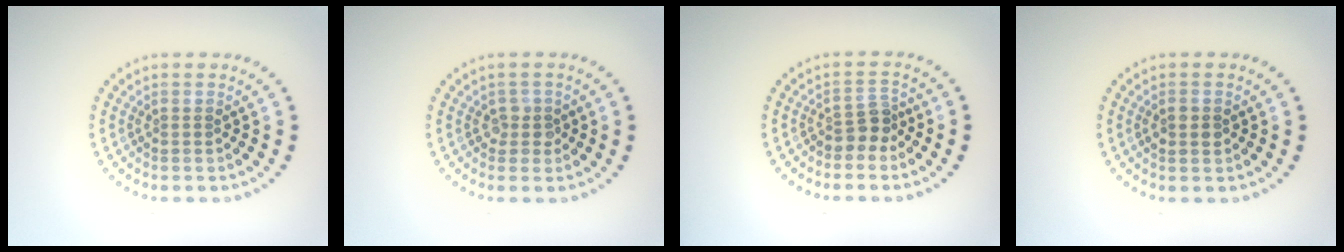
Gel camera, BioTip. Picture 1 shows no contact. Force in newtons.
{"total": 1.3, "press": 1.1, "slide": 0.5}
{"total": 2.2, "press": 1.7, "slide": 1.4}
{"total": 1.4, "press": 1.4, "slide": 0.1}